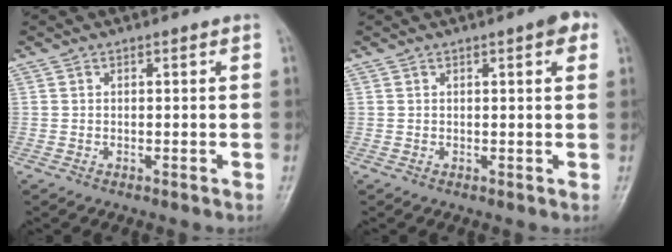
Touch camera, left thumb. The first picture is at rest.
{"total": 3.1, "force": [1.4, 0.8, 2.6], "torque": [-0.025, 0.002, 0.014]}